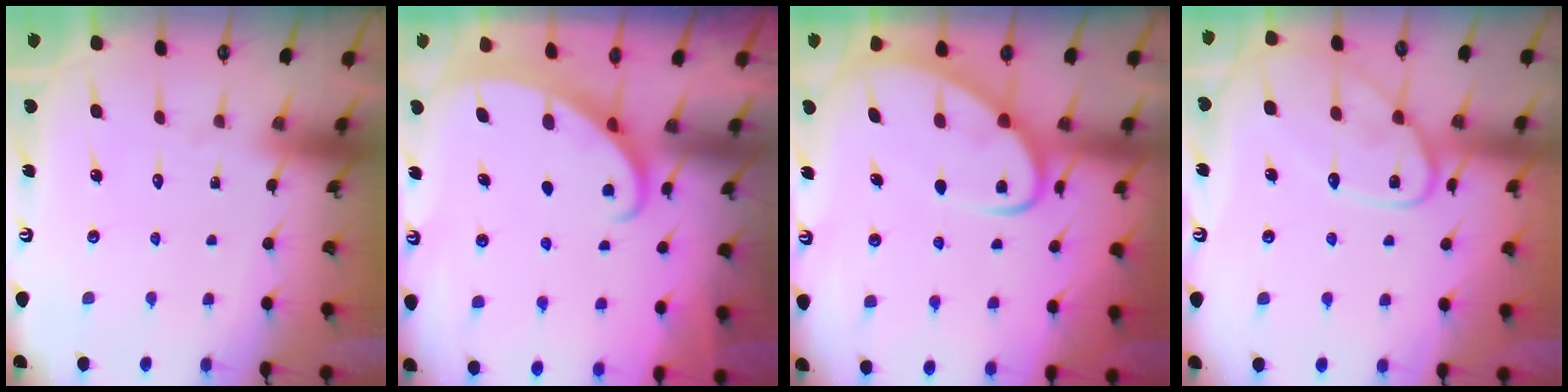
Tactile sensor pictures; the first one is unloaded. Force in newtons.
{"total": 2.2, "press": 2.2, "slide": 0.2}
{"total": 6.4, "press": 6.3, "slide": 0.8}
{"total": 13.8, "press": 13.8, "slide": 1.0}